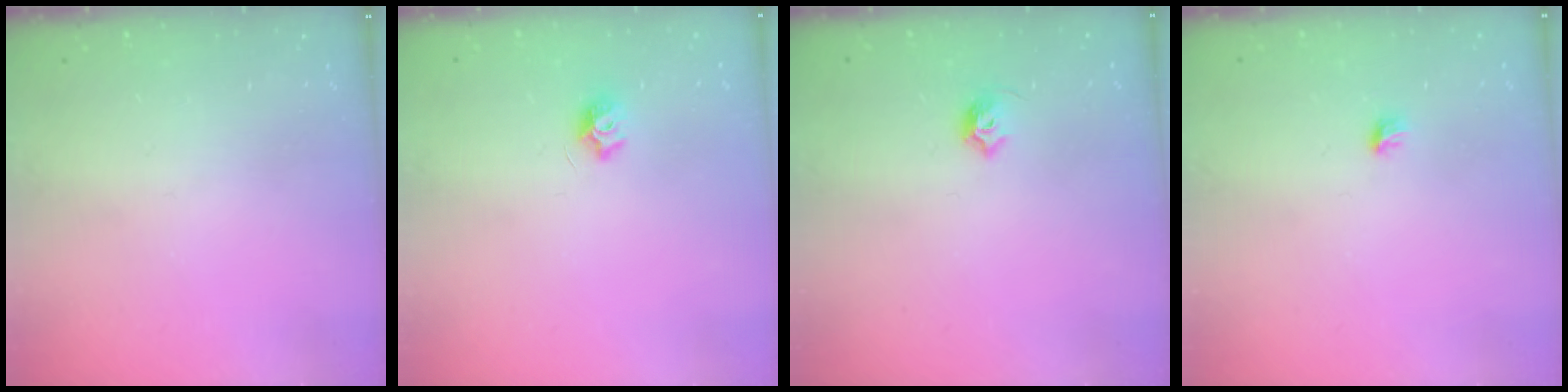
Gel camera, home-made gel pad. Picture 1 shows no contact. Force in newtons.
{"total": 6.8, "press": 6.8, "slide": 0.5}
{"total": 5.7, "press": 5.6, "slide": 1.0}
{"total": 3.7, "press": 3.6, "slide": 1.0}